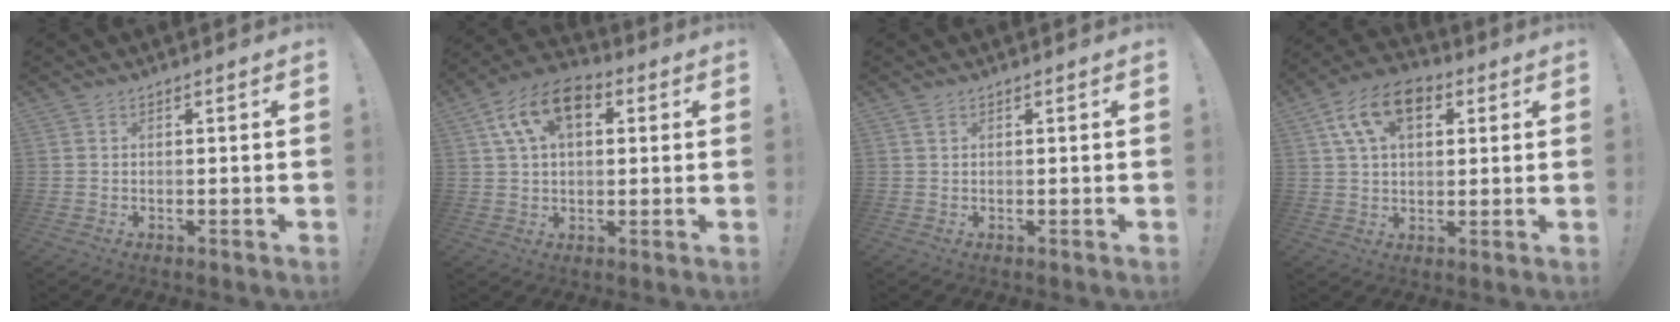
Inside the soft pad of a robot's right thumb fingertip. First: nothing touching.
{"total": 13.9, "force": [5.2, 8.4, 9.8], "torque": [-0.159, 0.001, 0.098]}
{"total": 1.2, "force": [0.7, 0.5, 0.9], "torque": [-0.015, 0.000, 0.013]}
{"total": 13.7, "force": [5.4, 8.4, 9.4], "torque": [-0.154, 0.000, 0.104]}